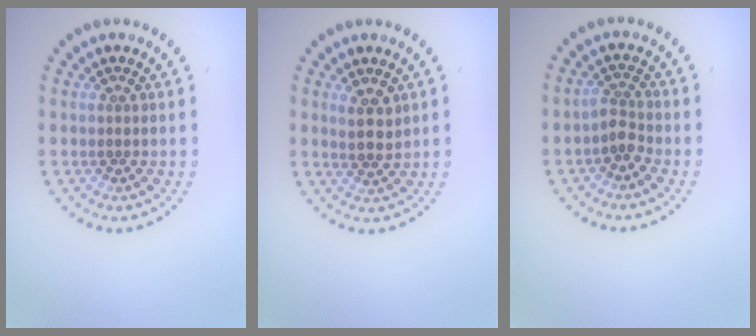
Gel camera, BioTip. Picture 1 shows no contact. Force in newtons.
{"total": 2.1, "press": 2.0, "slide": 0.8}
{"total": 1.8, "press": 1.2, "slide": 1.3}